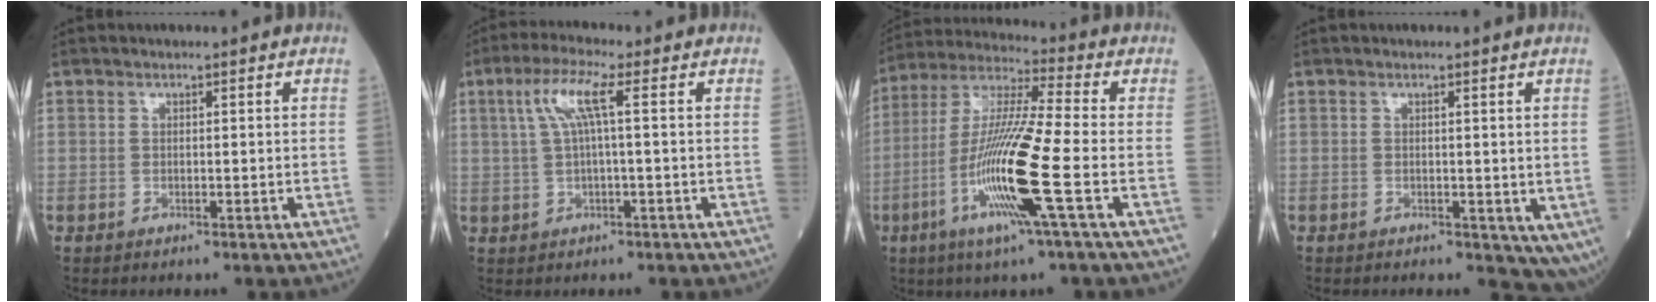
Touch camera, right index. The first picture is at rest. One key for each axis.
{"total": 5.7, "fx": 1.4, "fy": 0.1, "fz": 5.5, "tx": -0.116, "ty": 0.021, "tz": 0.033}
{"total": 15.7, "fx": -4.9, "fy": -0.6, "fz": 14.9, "tx": -0.303, "ty": -0.017, "tz": -0.101}
{"total": 3.8, "fx": -0.4, "fy": 2.5, "fz": 2.7, "tx": -0.027, "ty": -0.006, "tz": 0.000}